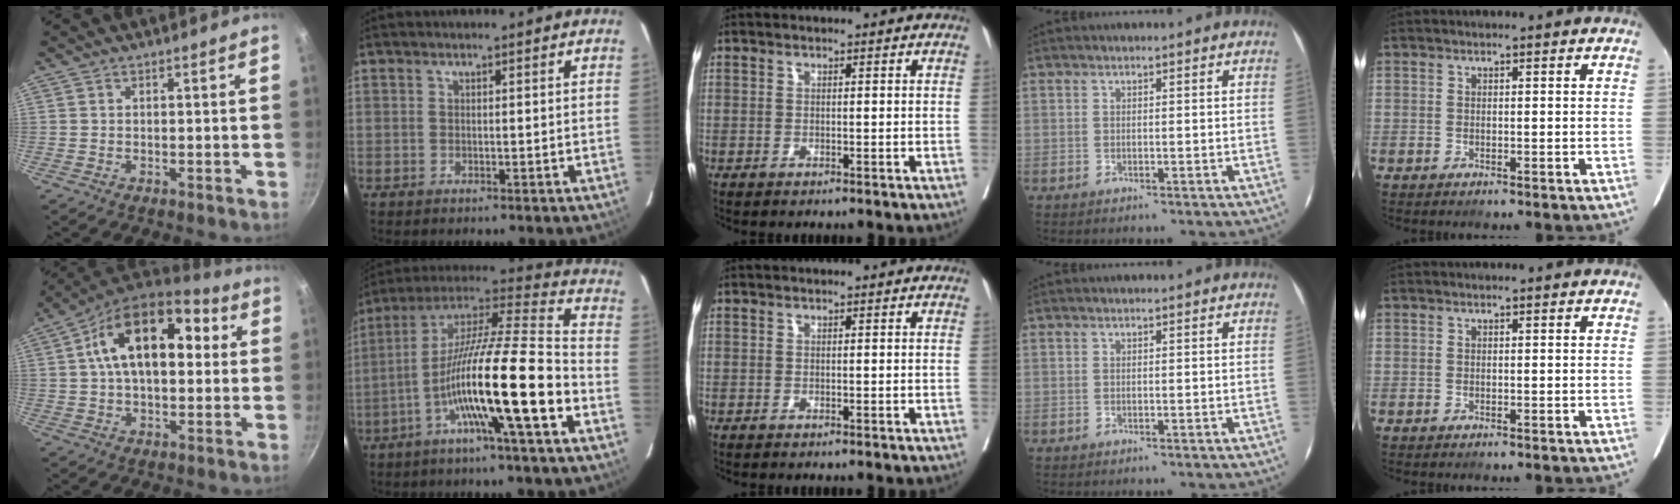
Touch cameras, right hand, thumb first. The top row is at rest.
{"thumb": {"total": 19.6, "force": [4.0, 11.2, 15.6], "torque": [-0.230, 0.028, 0.053]}, "index": {"total": 18.5, "force": [-6.6, 0.2, 17.3], "torque": [-0.309, 0.004, -0.119]}}